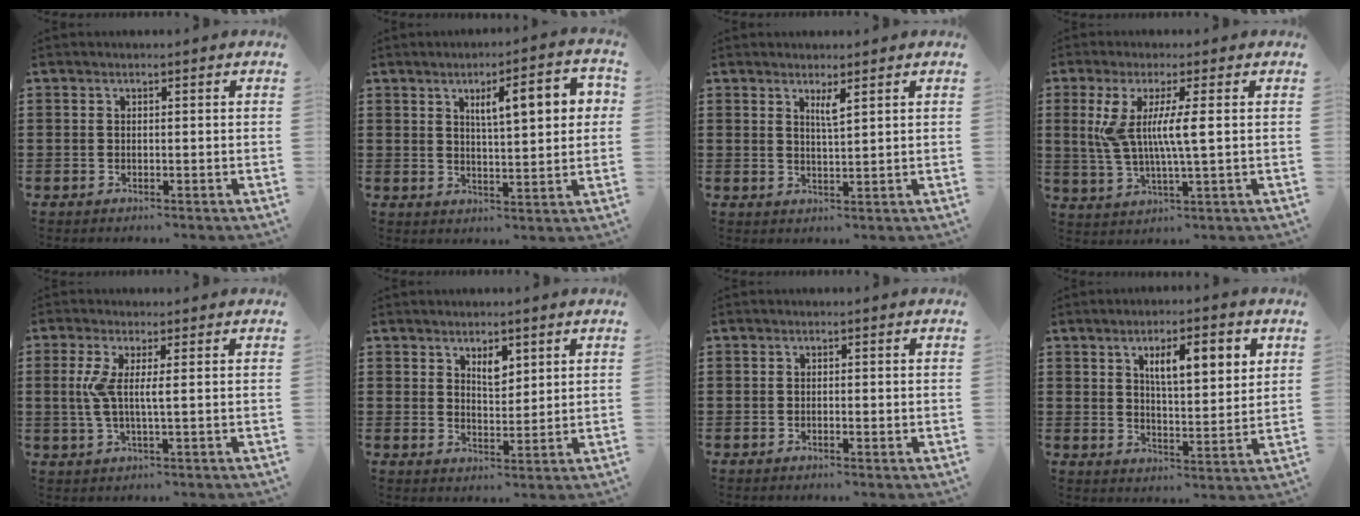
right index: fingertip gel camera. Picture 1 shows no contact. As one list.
[{"total": 7.9, "force": [2.6, 2.1, 7.2], "torque": [-0.117, -0.001, 0.036]}, {"total": 2.3, "force": [1.5, 0.1, 1.7], "torque": [-0.029, -0.005, 0.023]}, {"total": 7.1, "force": [1.0, 0.5, 7.1], "torque": [-0.150, -0.013, 0.010]}, {"total": 4.6, "force": [0.5, 0.3, 4.5], "torque": [-0.111, -0.014, -0.001]}, {"total": 3.6, "force": [2.3, 1.7, 2.1], "torque": [-0.032, -0.001, 0.038]}, {"total": 0.7, "force": [-0.2, 0.1, 0.6], "torque": [-0.012, -0.004, -0.003]}, {"total": 7.3, "force": [2.9, 2.3, 6.3], "torque": [-0.104, -0.002, 0.043]}]